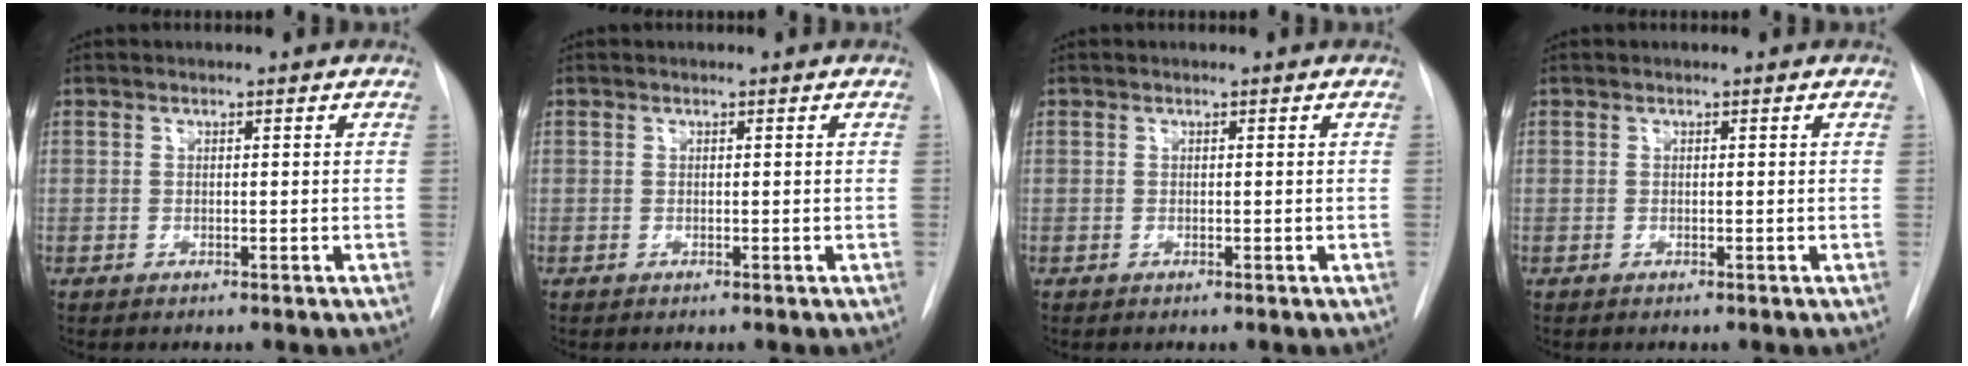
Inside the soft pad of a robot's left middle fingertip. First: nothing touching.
{"total": 0.0}
{"total": 0.0}
{"total": 0.0}